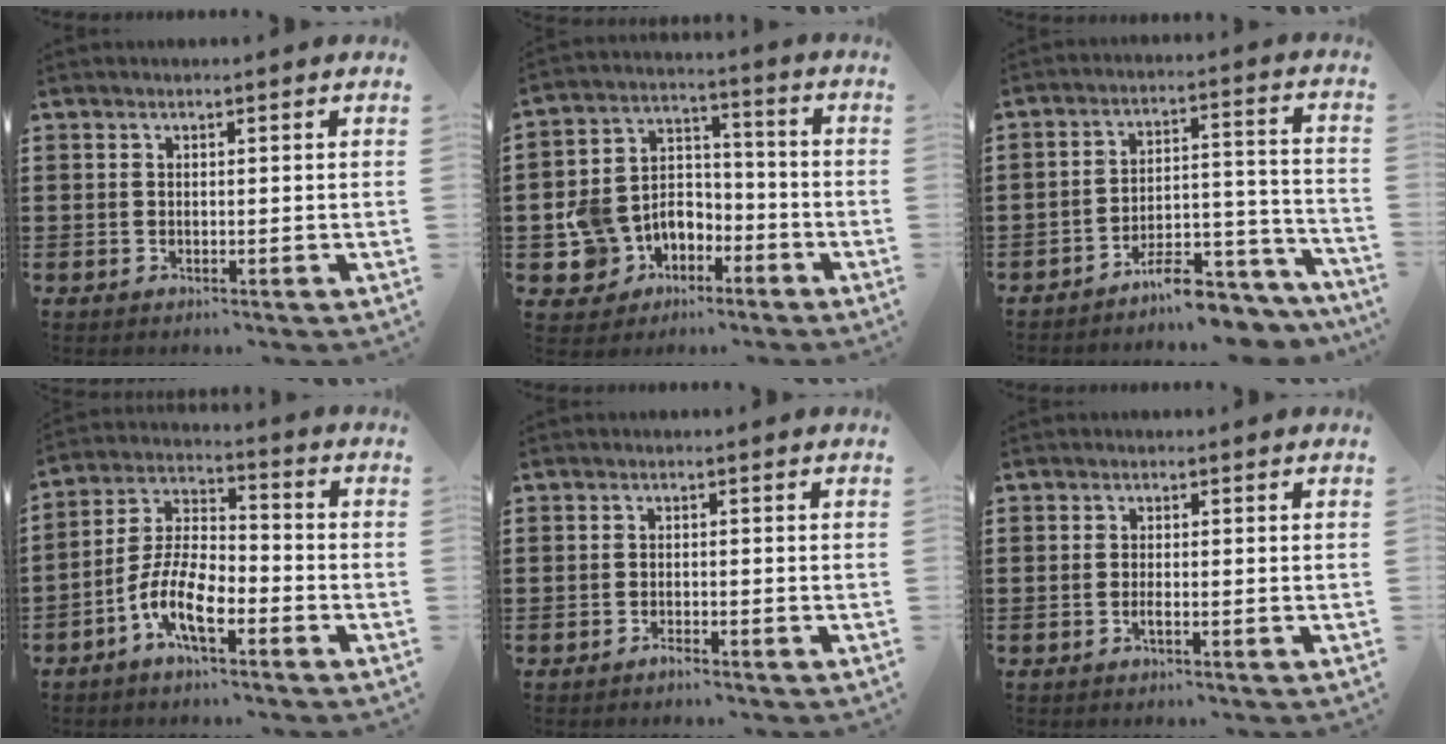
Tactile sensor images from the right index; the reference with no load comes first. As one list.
[{"total": 7.5, "force": [-2.9, 6.7, 1.5], "torque": [-0.070, 0.010, -0.055]}, {"total": 8.2, "force": [-7.6, 1.5, 2.9], "torque": [-0.034, 0.027, -0.139]}, {"total": 8.9, "force": [-4.9, 3.4, 6.6], "torque": [-0.159, -0.002, -0.099]}, {"total": 1.0, "force": [-0.9, 0.0, 0.3], "torque": [-0.010, -0.004, -0.017]}, {"total": 1.0, "force": [-0.5, 0.1, 0.9], "torque": [-0.016, -0.004, -0.008]}]